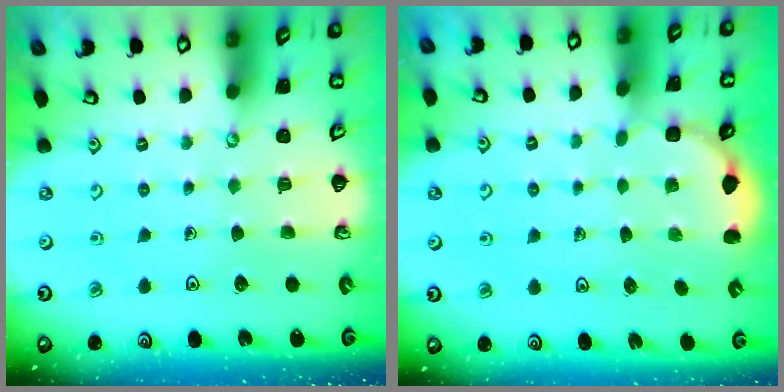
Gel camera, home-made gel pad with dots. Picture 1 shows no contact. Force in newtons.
{"total": 2.5, "press": 2.2, "slide": 1.2}